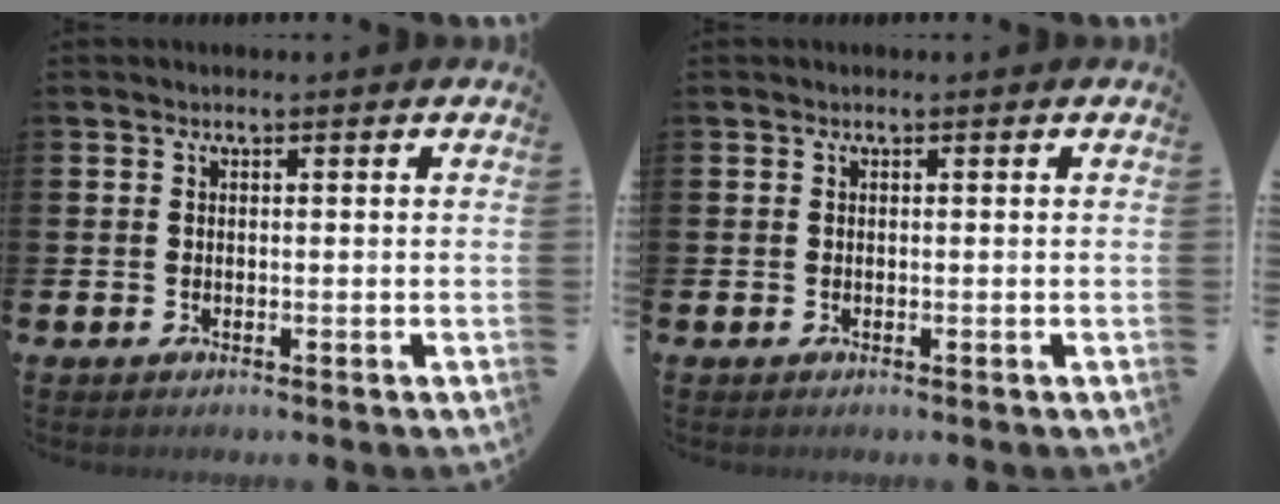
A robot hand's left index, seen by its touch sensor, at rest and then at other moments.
{"total": 0.0}